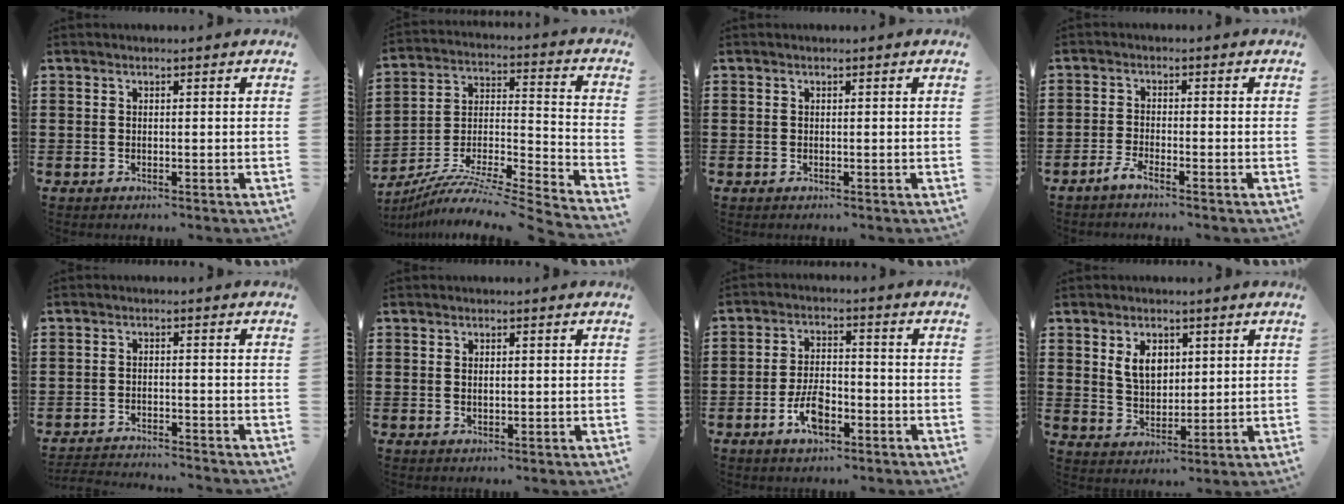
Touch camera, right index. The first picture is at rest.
{"total": 8.2, "force": [-7.2, 0.2, 3.9], "torque": [-0.066, -0.001, -0.148]}
{"total": 0.0}
{"total": 1.9, "force": [-1.7, -0.1, 0.8], "torque": [-0.022, -0.002, -0.034]}
{"total": 2.7, "force": [-2.7, -0.1, -0.2], "torque": [-0.002, 0.000, -0.059]}
{"total": 1.0, "force": [0.2, 0.4, 0.9], "torque": [-0.019, 0.003, 0.002]}
{"total": 6.3, "force": [-2.7, 3.0, 4.8], "torque": [-0.103, 0.002, -0.054]}
{"total": 5.3, "force": [2.1, 3.5, 3.3], "torque": [-0.070, 0.009, 0.035]}